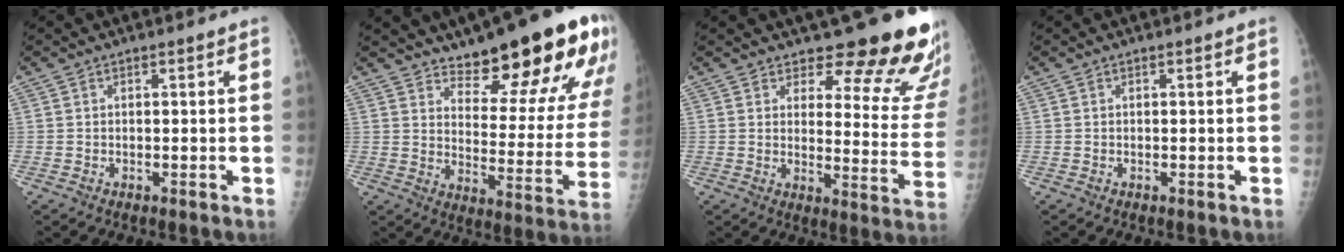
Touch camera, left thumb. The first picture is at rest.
{"total": 22.5, "force": [15.7, 6.8, 14.5], "torque": [-0.149, -0.098, 0.213]}
{"total": 17.5, "force": [15.1, 4.9, 7.3], "torque": [-0.039, -0.130, 0.169]}
{"total": 0.0}